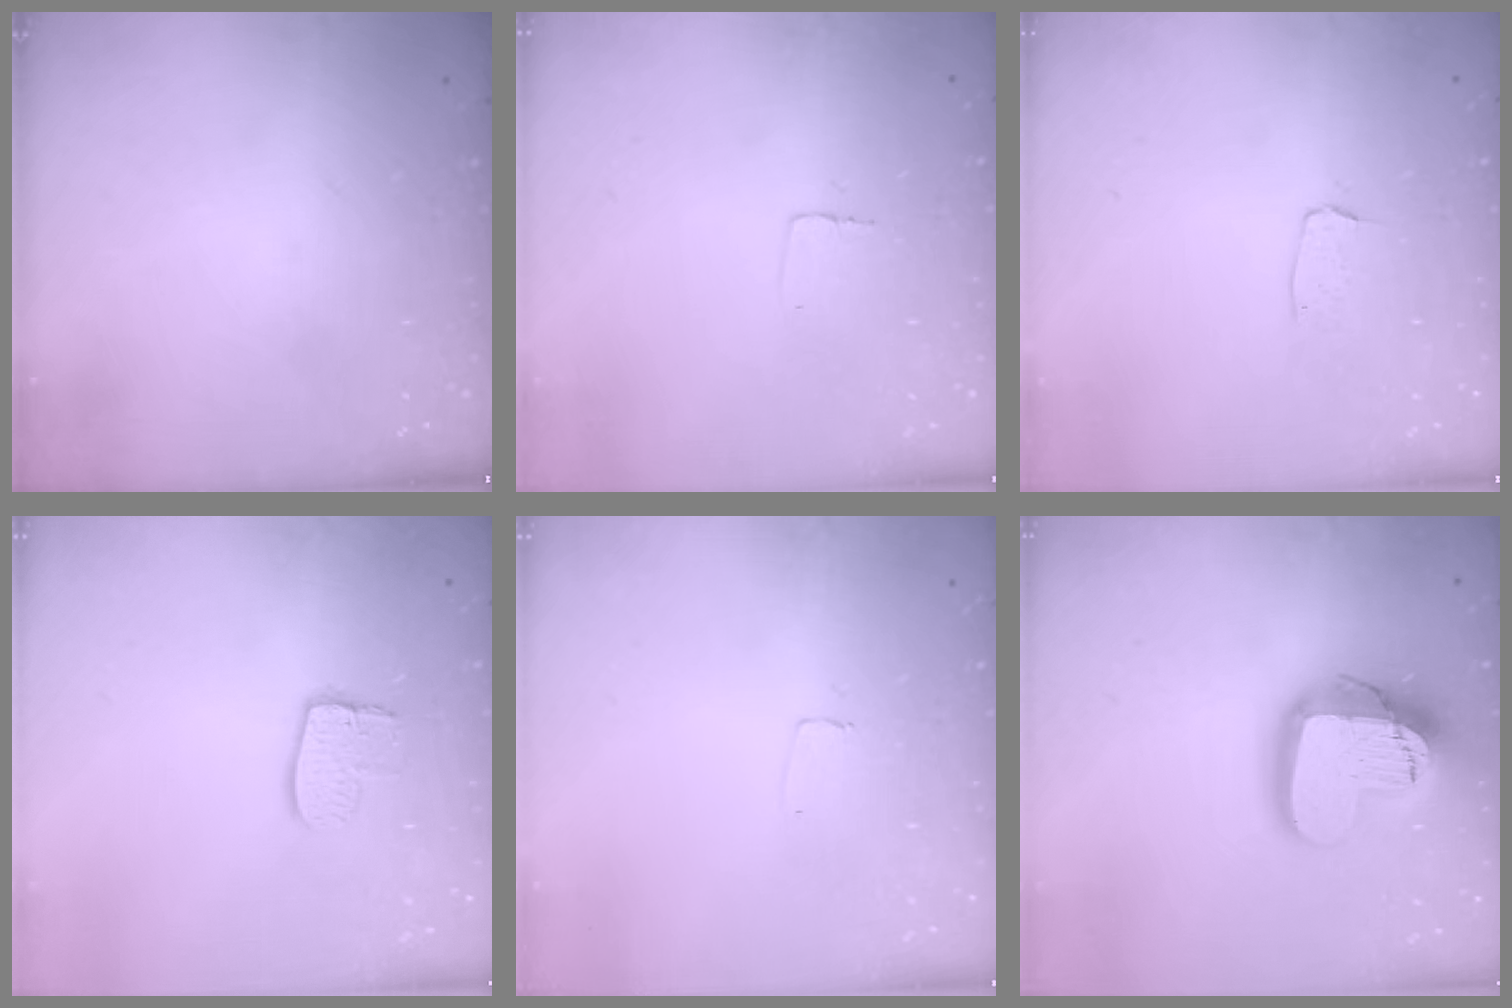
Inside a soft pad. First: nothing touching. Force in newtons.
{"total": 2.7, "press": 2.7, "slide": 0.1}
{"total": 3.0, "press": 3.0, "slide": 0.2}
{"total": 8.3, "press": 8.3, "slide": 0.7}
{"total": 3.2, "press": 3.2, "slide": 0.2}
{"total": 19.1, "press": 19.1, "slide": 1.4}